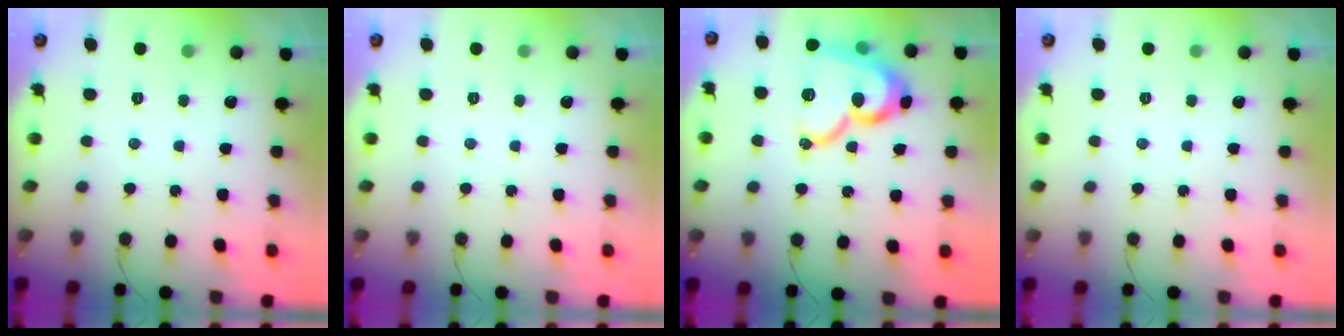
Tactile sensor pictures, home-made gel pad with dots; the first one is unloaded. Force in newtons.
{"total": 0.0}
{"total": 19.7, "press": 19.6, "slide": 1.7}
{"total": 0.0}